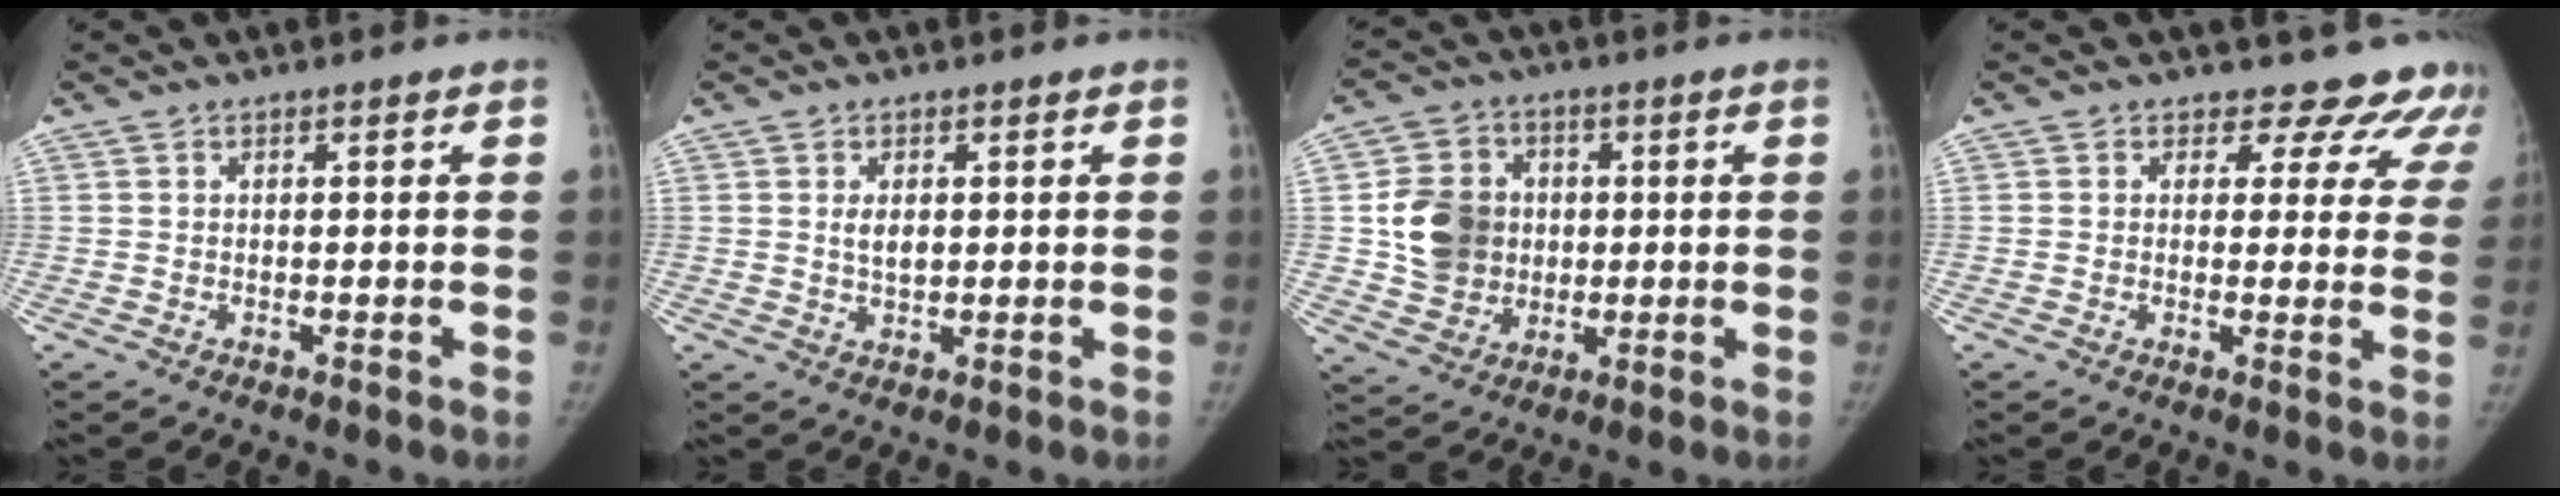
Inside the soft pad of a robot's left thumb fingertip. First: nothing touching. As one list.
[{"total": 3.1, "force": [0.6, 1.9, 2.4], "torque": [-0.034, -0.006, 0.014]}, {"total": 12.2, "force": [0.7, 10.6, 6.0], "torque": [-0.076, 0.004, 0.017]}, {"total": 11.3, "force": [9.6, 5.7, 1.6], "torque": [0.033, -0.044, 0.084]}]